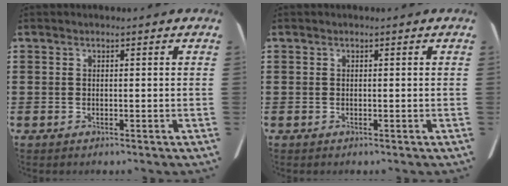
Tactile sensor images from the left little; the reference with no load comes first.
{"total": 0.0}